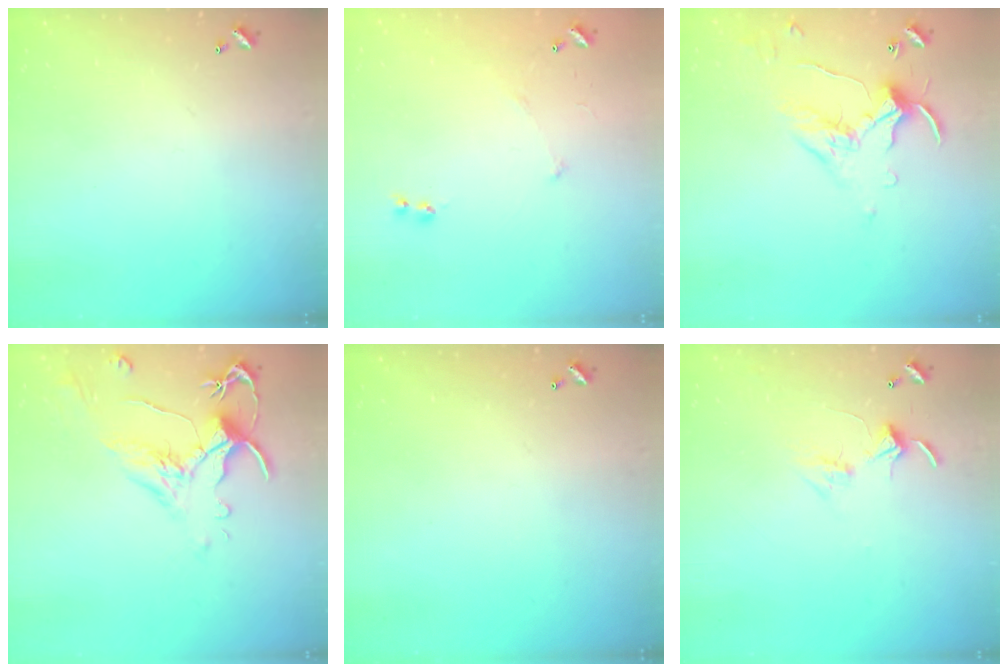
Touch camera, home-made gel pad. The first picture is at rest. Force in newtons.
{"total": 5.7, "press": 5.7, "slide": 0.8}
{"total": 1.7, "press": 1.5, "slide": 0.8}
{"total": 1.5, "press": 1.0, "slide": 1.1}
{"total": 0.0}
{"total": 2.8, "press": 2.8, "slide": 0.2}